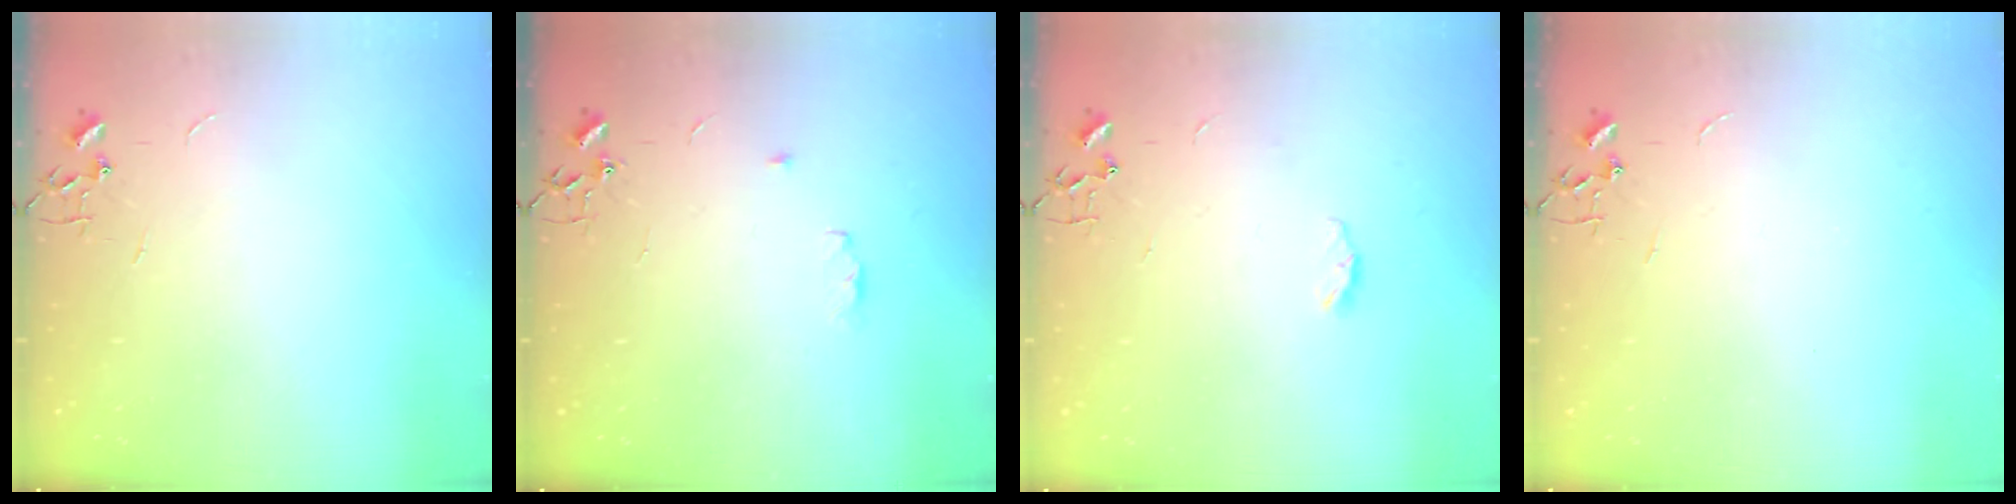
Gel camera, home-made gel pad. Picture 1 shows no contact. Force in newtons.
{"total": 4.7, "press": 4.6, "slide": 0.8}
{"total": 4.2, "press": 4.2, "slide": 0.6}
{"total": 0.0}